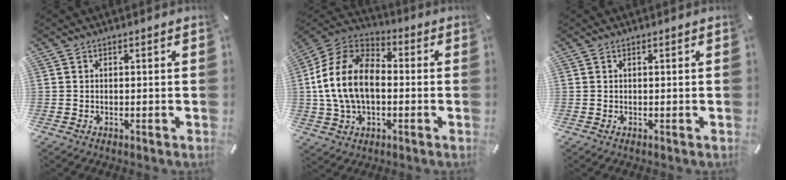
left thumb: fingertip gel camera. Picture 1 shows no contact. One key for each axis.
{"total": 15.5, "fx": -1.5, "fy": 11.1, "fz": 10.7, "tx": -0.249, "ty": 0.019, "tz": -0.031}
{"total": 0.0}